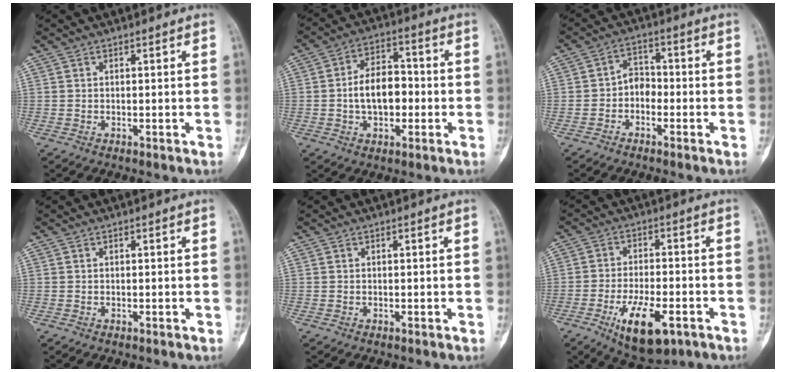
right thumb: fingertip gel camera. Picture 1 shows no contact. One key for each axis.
{"total": 10.2, "fx": -1.0, "fy": 6.4, "fz": 7.8, "tx": -0.109, "ty": 0.026, "tz": -0.022}
{"total": 4.1, "fx": -1.5, "fy": 3.0, "fz": 2.3, "tx": -0.018, "ty": 0.024, "tz": -0.039}
{"total": 0.0}
{"total": 0.0}
{"total": 12.1, "fx": -5.4, "fy": 5.2, "fz": 9.4, "tx": -0.152, "ty": 0.011, "tz": -0.081}